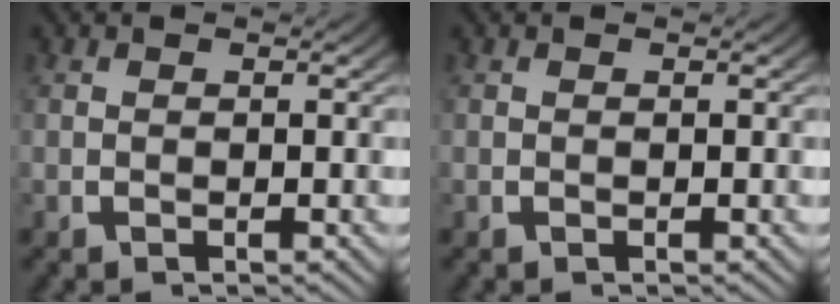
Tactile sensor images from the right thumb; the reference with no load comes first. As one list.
[{"total": 0.0}]